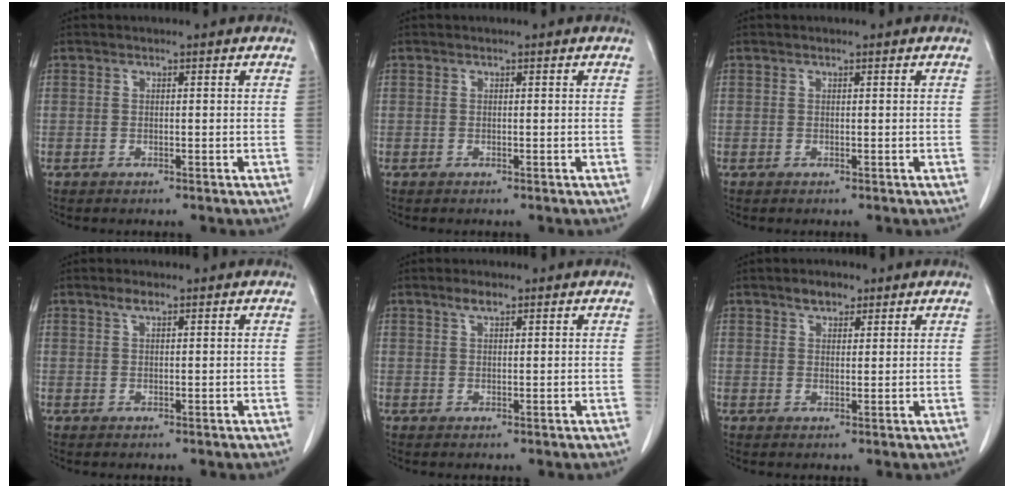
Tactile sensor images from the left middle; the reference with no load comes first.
{"total": 0.0}
{"total": 0.0}
{"total": 1.3, "force": [0.9, 0.3, 0.9], "torque": [-0.020, 0.002, 0.017]}
{"total": 1.8, "force": [1.3, 0.5, 1.2], "torque": [-0.025, 0.004, 0.023]}
{"total": 2.6, "force": [1.8, 1.4, 1.2], "torque": [-0.024, 0.005, 0.029]}